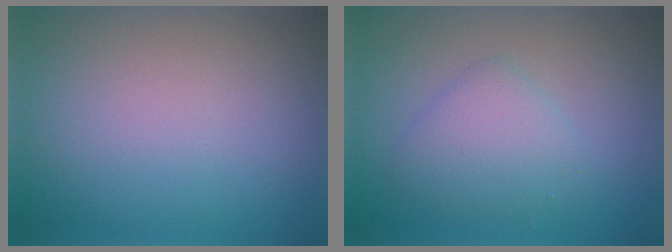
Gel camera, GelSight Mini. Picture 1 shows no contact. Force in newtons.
{"total": 2.9, "press": 2.9, "slide": 0.0}